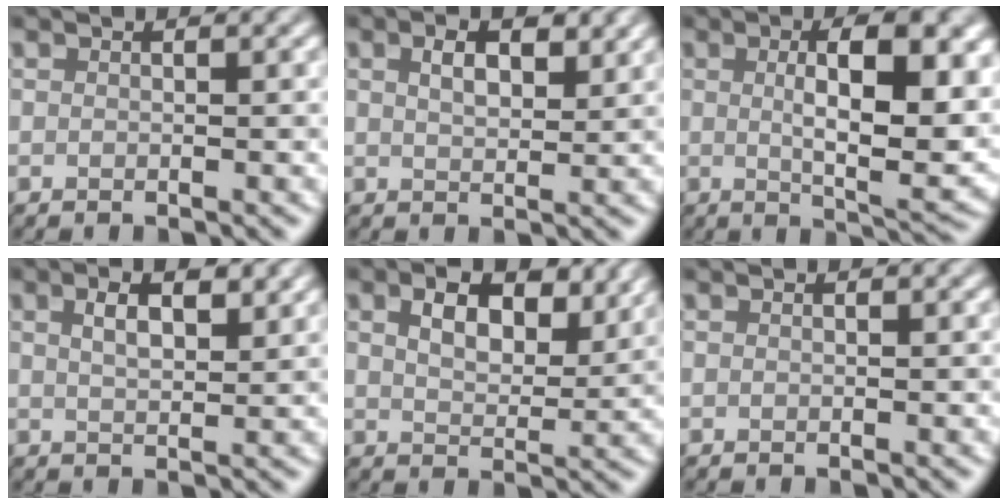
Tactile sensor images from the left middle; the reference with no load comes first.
{"total": 3.4, "force": [1.6, 1.6, 2.5], "torque": [-0.047, 0.004, 0.030]}
{"total": 10.8, "force": [1.5, 3.6, 10.1], "torque": [-0.132, -0.005, 0.027]}
{"total": 3.4, "force": [1.7, 1.3, 2.6], "torque": [-0.050, 0.006, 0.031]}
{"total": 5.6, "force": [2.7, 3.1, 3.8], "torque": [-0.070, 0.000, 0.040]}
{"total": 0.0}